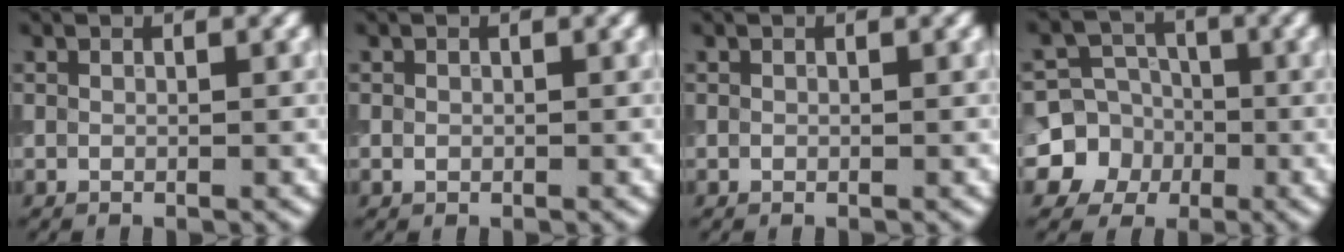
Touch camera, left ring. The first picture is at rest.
{"total": 0.6, "force": [-0.1, 0.5, 0.3], "torque": [-0.001, -0.003, -0.002]}
{"total": 0.0}
{"total": 7.8, "force": [-2.1, 7.4, 1.2], "torque": [-0.011, 0.000, -0.061]}